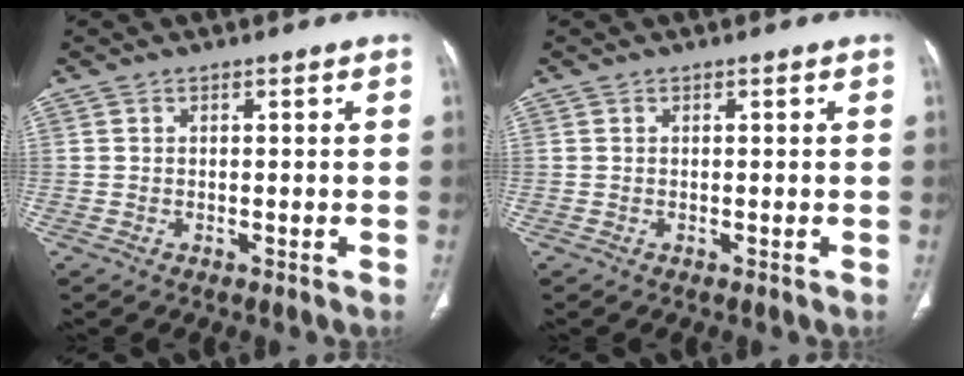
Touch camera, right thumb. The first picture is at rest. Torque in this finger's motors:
{"motor_torque": [-0.11, 0.11, 0.20, 0.20, 0.01]}